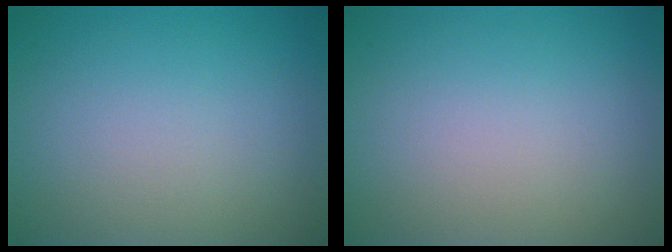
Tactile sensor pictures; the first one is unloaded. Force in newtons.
{"total": 0.0}